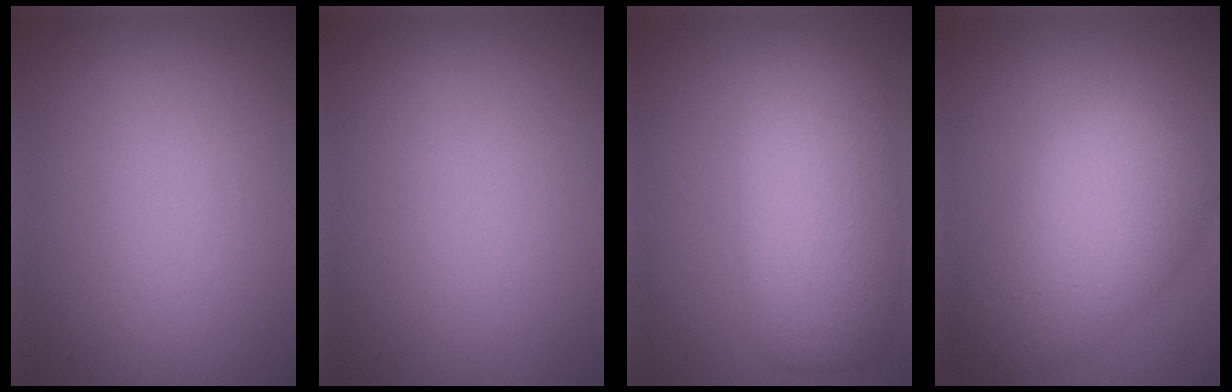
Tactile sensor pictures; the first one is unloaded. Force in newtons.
{"total": 0.0}
{"total": 7.5, "press": 7.5, "slide": 0.2}
{"total": 8.3, "press": 8.3, "slide": 0.2}